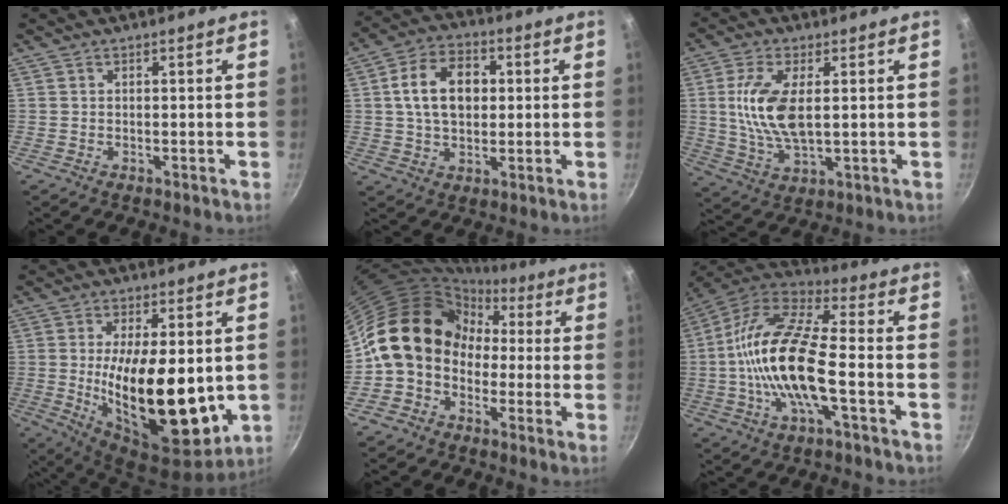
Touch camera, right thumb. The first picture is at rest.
{"total": 12.0, "force": [1.7, 8.2, 8.5], "torque": [-0.123, 0.015, 0.021]}
{"total": 11.2, "force": [1.5, 5.1, 9.9], "torque": [-0.197, -0.005, 0.032]}
{"total": 20.9, "force": [-0.8, 9.2, 18.8], "torque": [-0.290, -0.023, -0.005]}
{"total": 14.5, "force": [-0.8, 12.2, 7.9], "torque": [-0.091, 0.051, -0.035]}
{"total": 19.1, "force": [-3.3, 6.8, 17.6], "torque": [-0.339, 0.038, -0.080]}